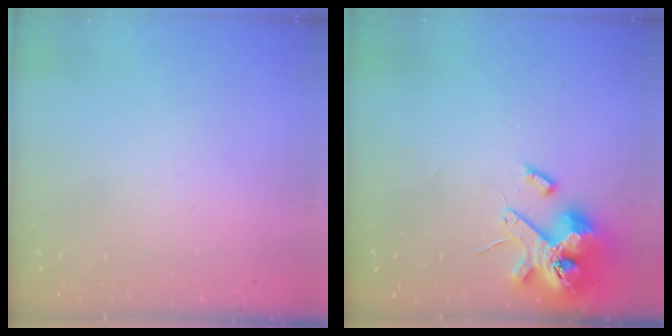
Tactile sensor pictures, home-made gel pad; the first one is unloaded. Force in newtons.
{"total": 13.7, "press": 13.5, "slide": 2.1}